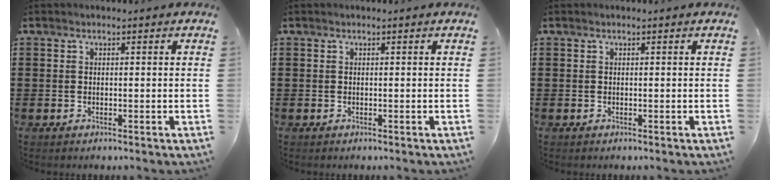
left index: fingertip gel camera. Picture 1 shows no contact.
{"total": 0.0}
{"total": 0.0}